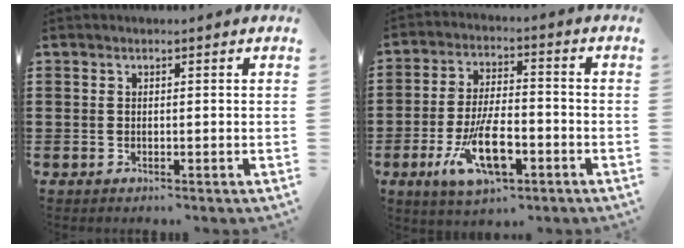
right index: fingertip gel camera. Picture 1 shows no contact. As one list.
[{"total": 10.7, "force": [-4.2, 4.4, 8.8], "torque": [-0.177, -0.009, -0.076]}]